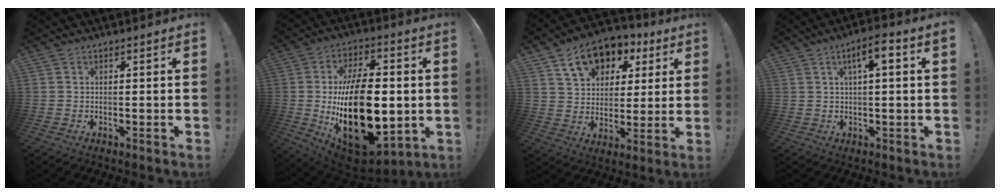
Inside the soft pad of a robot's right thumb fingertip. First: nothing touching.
{"total": 30.3, "force": [-2.6, 16.9, 25.0], "torque": [-0.455, 0.001, -0.026]}
{"total": 14.3, "force": [7.5, 10.1, 6.8], "torque": [-0.101, -0.031, 0.141]}
{"total": 6.2, "force": [1.9, 0.7, 5.9], "torque": [-0.092, -0.003, 0.023]}